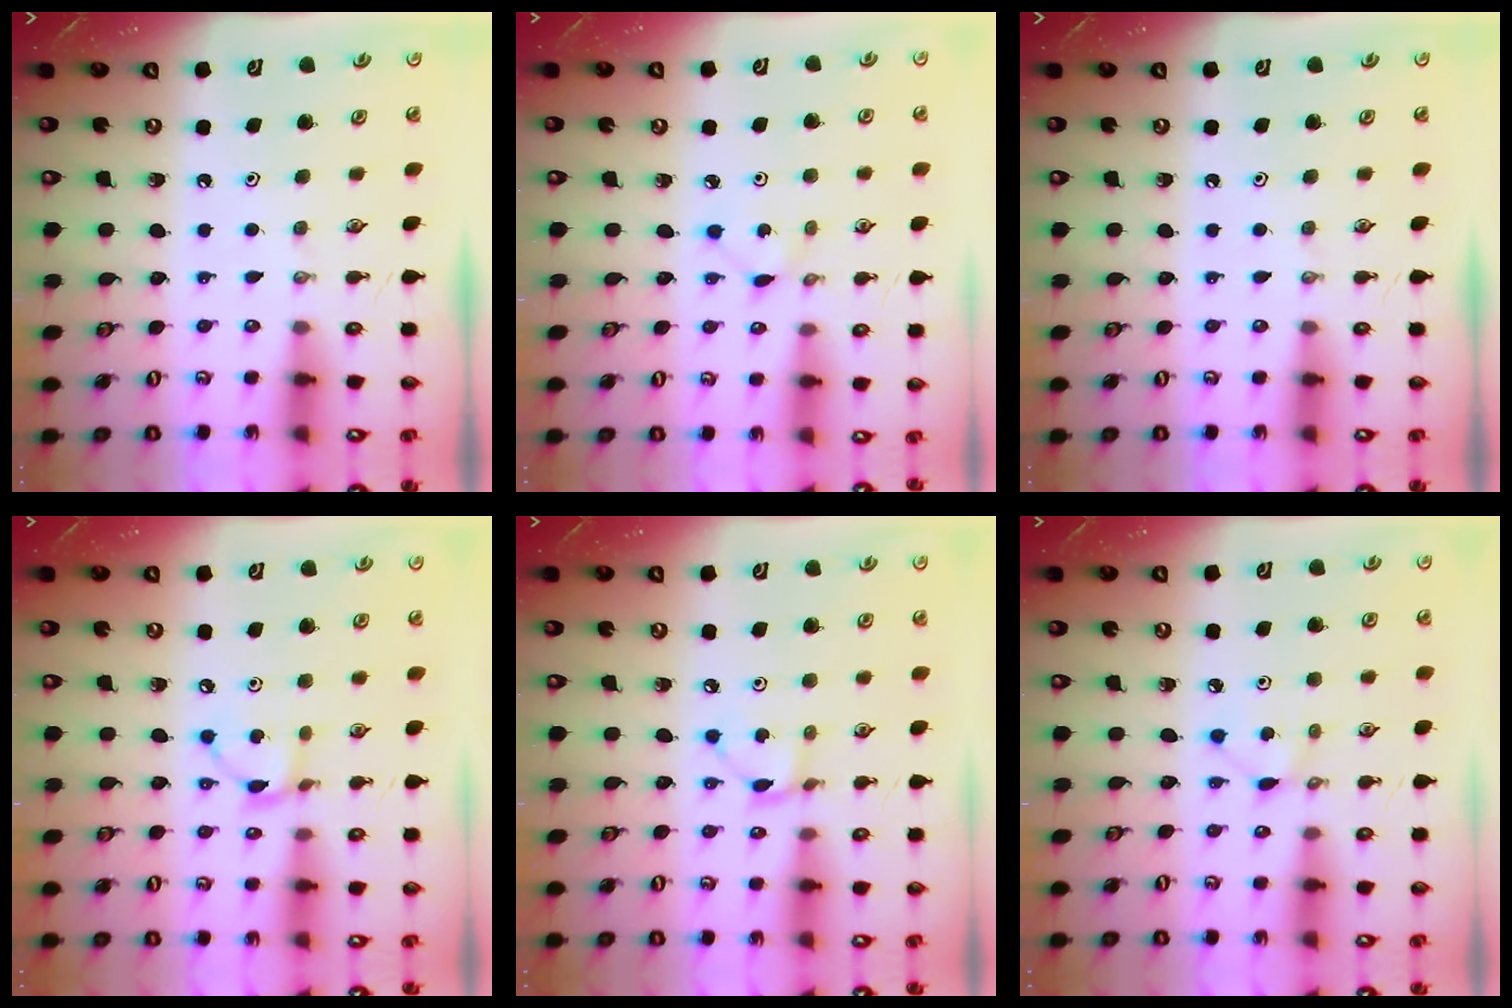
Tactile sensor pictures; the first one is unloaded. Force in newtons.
{"total": 1.1, "press": 1.1, "slide": 0.1}
{"total": 0.0}
{"total": 7.1, "press": 7.1, "slide": 0.1}
{"total": 2.9, "press": 2.9, "slide": 0.1}
{"total": 2.9, "press": 2.9, "slide": 0.3}